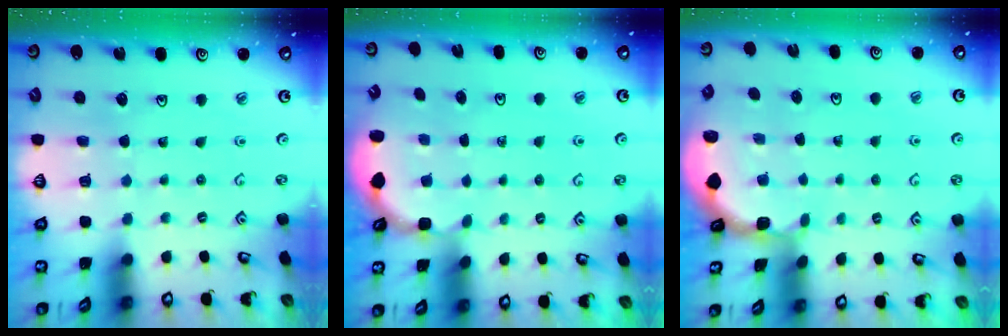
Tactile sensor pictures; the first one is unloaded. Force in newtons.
{"total": 3.7, "press": 3.4, "slide": 1.6}
{"total": 2.6, "press": 2.6, "slide": 0.3}